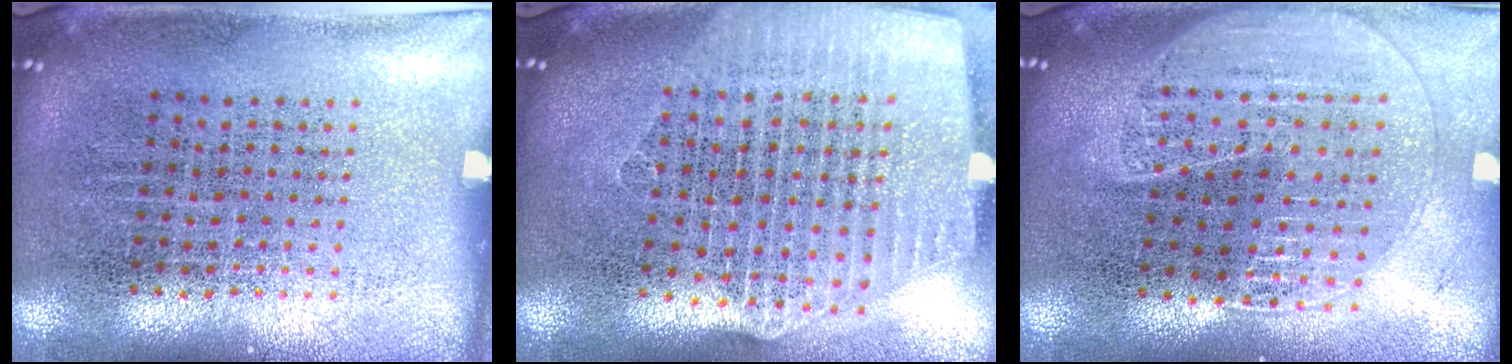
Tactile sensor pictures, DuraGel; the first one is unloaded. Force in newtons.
{"total": 2.6, "press": 2.2, "slide": 1.3}
{"total": 1.7, "press": 1.5, "slide": 0.6}